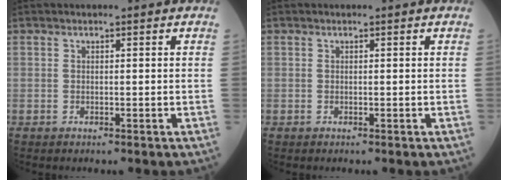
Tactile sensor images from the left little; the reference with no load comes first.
{"total": 0.0}